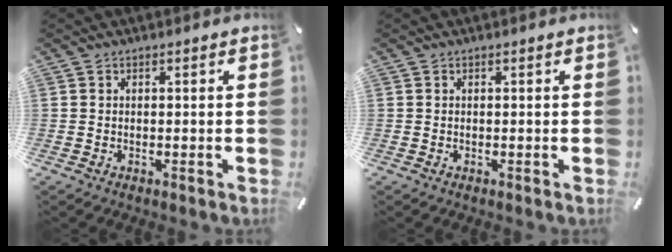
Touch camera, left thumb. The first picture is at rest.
{"total": 0.0}